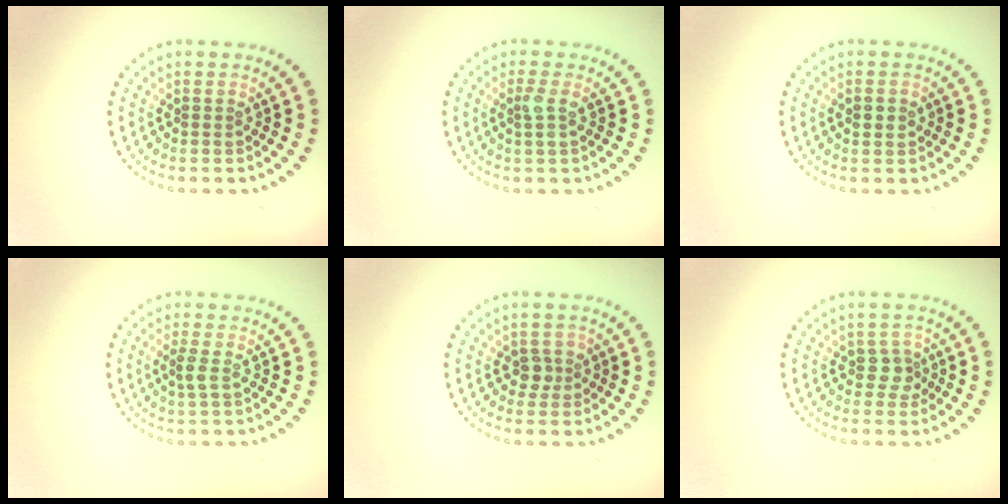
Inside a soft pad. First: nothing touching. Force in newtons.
{"total": 1.5, "press": 1.3, "slide": 0.7}
{"total": 1.9, "press": 1.9, "slide": 0.1}
{"total": 1.3, "press": 1.0, "slide": 0.8}
{"total": 1.5, "press": 1.2, "slide": 0.9}
{"total": 1.7, "press": 1.6, "slide": 0.7}